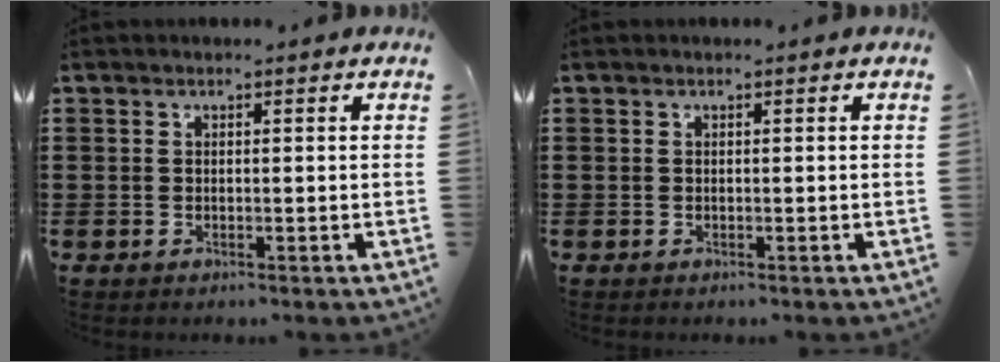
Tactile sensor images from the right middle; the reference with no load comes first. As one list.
[{"total": 0.0}]